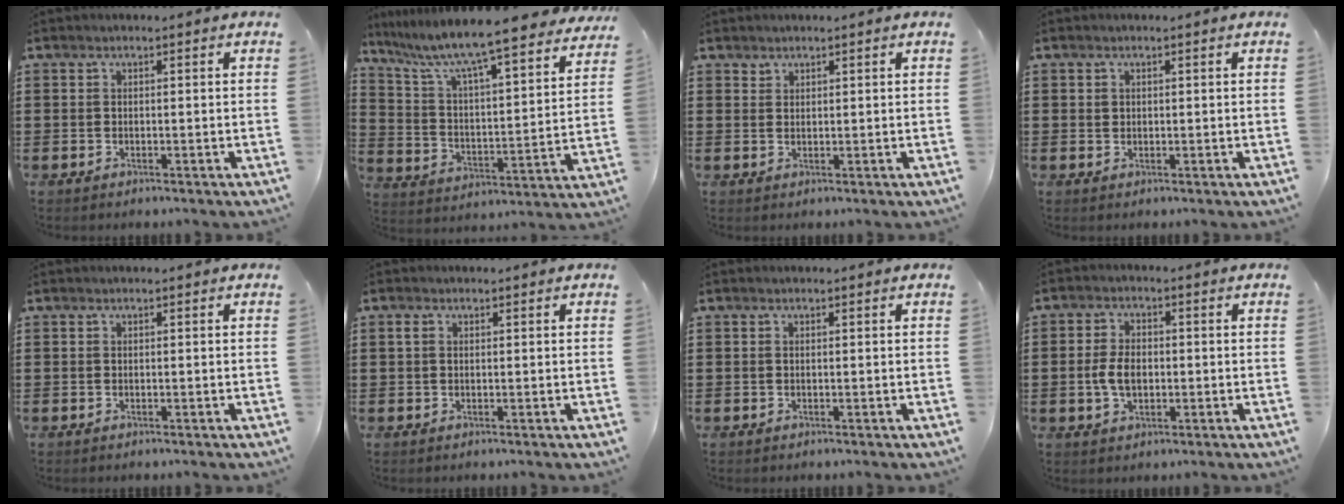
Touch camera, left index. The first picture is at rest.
{"total": 8.4, "force": [7.4, -0.1, 3.9], "torque": [-0.108, -0.059, 0.119]}
{"total": 1.3, "force": [1.2, 0.5, 0.0], "torque": [-0.002, 0.000, 0.026]}
{"total": 0.8, "force": [0.4, 0.6, 0.2], "torque": [-0.006, 0.004, 0.009]}
{"total": 0.0}
{"total": 1.1, "force": [0.3, 0.7, 0.9], "torque": [-0.019, 0.005, 0.005]}
{"total": 0.0}
{"total": 4.7, "force": [-0.6, 2.8, 3.7], "torque": [-0.084, 0.002, -0.015]}